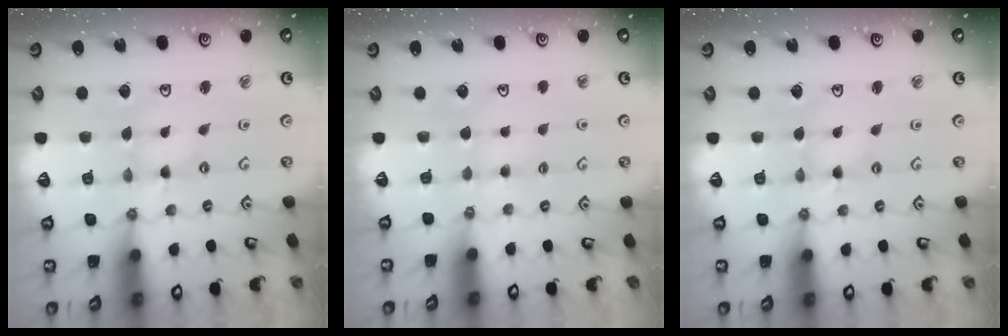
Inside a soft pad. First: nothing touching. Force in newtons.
{"total": 2.8, "press": 2.8, "slide": 0.4}
{"total": 0.0}